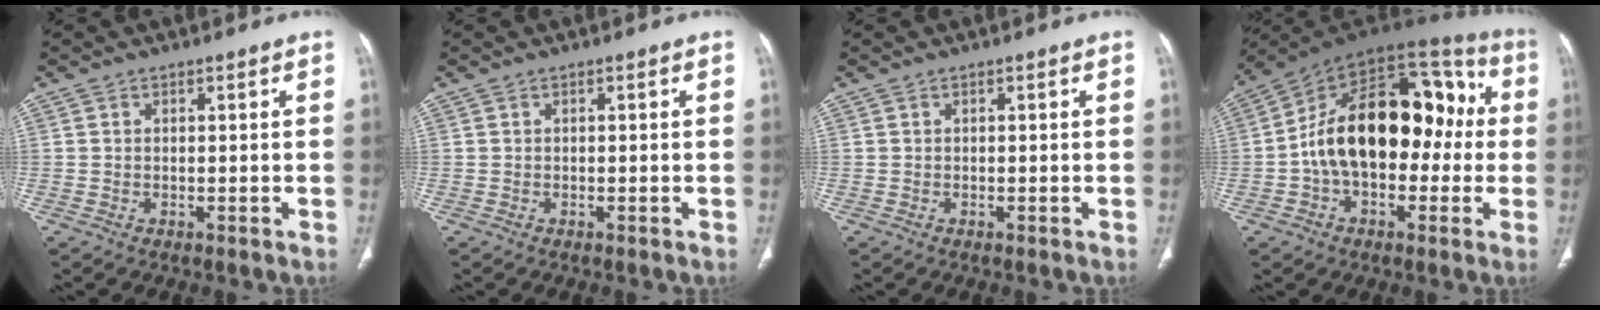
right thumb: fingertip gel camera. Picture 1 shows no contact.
{"total": 0.0}
{"total": 0.0}
{"total": 24.5, "force": [-0.1, 14.7, 19.5], "torque": [-0.282, 0.060, -0.008]}